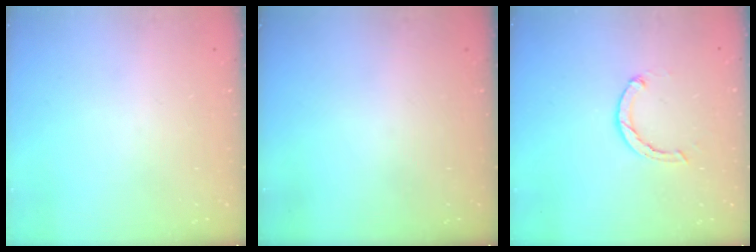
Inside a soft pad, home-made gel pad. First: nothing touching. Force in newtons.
{"total": 0.0}
{"total": 3.1, "press": 3.1, "slide": 0.3}